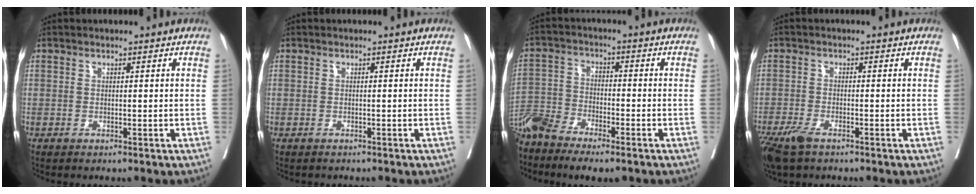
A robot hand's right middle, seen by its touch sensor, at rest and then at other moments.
{"total": 0.7, "force": [-0.7, 0.3, 0.1], "torque": [-0.008, 0.000, -0.012]}
{"total": 10.8, "force": [-8.6, 2.8, 6.0], "torque": [-0.121, -0.012, -0.160]}
{"total": 5.8, "force": [-4.1, 1.9, 3.7], "torque": [-0.072, -0.013, -0.074]}